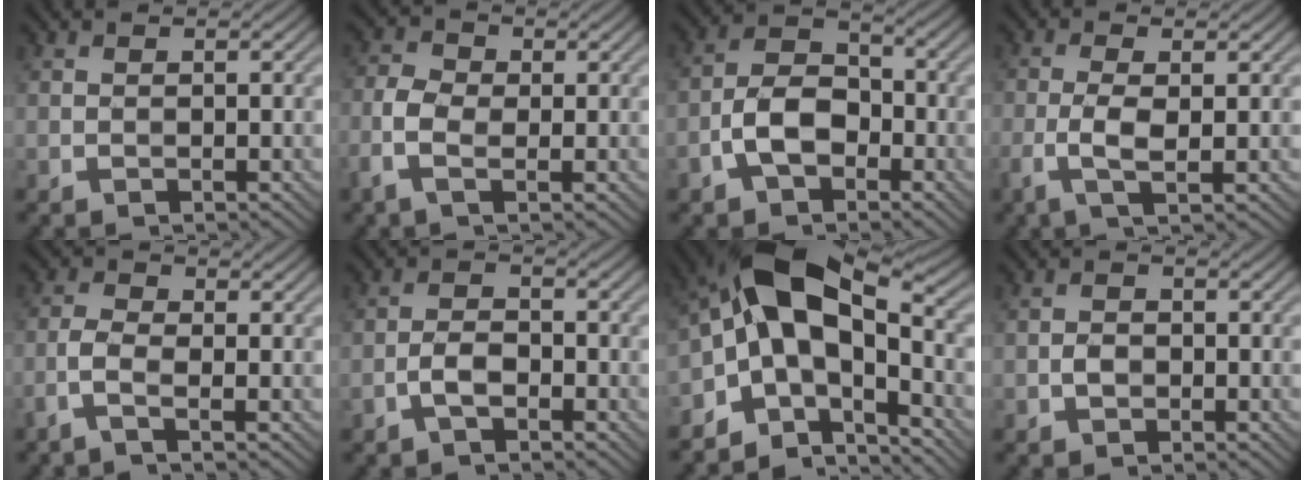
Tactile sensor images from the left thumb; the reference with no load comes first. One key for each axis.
{"total": 4.5, "fx": -1.0, "fy": 2.8, "fz": 3.4, "tx": -0.091, "ty": 0.004, "tz": -0.031}
{"total": 6.7, "fx": -2.9, "fy": 4.0, "fz": 4.6, "tx": -0.088, "ty": 0.009, "tz": -0.062}
{"total": 4.3, "fx": -0.9, "fy": 1.3, "fz": 4.0, "tx": -0.103, "ty": 0.000, "tz": -0.020}
{"total": 2.7, "fx": -1.2, "fy": 0.8, "fz": 2.3, "tx": -0.063, "ty": 0.006, "tz": -0.034}
{"total": 3.0, "fx": -1.7, "fy": 1.2, "fz": 2.1, "tx": -0.044, "ty": 0.004, "tz": -0.039}
{"total": 12.2, "fx": -3.3, "fy": 6.7, "fz": 9.7, "tx": -0.161, "ty": 0.012, "tz": -0.071}
{"total": 1.7, "fx": -0.8, "fy": 1.1, "fz": 1.0, "tx": -0.023, "ty": 0.001, "tz": -0.018}